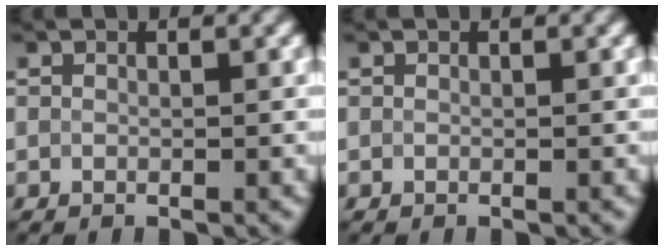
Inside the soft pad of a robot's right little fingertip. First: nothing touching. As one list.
[{"total": 0.0}]